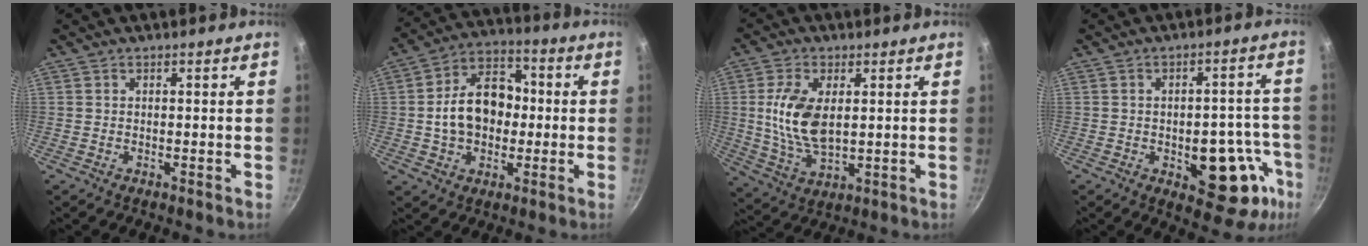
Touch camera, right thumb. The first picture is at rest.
{"total": 14.2, "force": [-0.3, 10.3, 9.7], "torque": [-0.127, 0.031, -0.016]}
{"total": 11.8, "force": [1.7, 6.4, 9.9], "torque": [-0.189, -0.011, 0.038]}
{"total": 15.6, "force": [-5.3, 8.2, 12.1], "torque": [-0.082, 0.025, -0.065]}